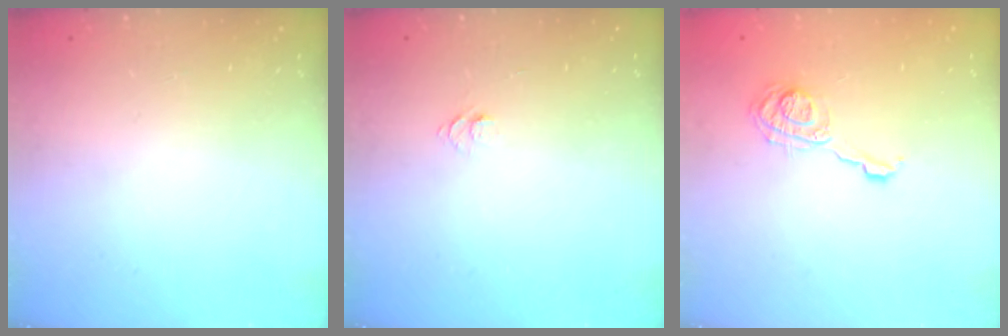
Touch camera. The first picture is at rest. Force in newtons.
{"total": 4.7, "press": 4.6, "slide": 0.5}
{"total": 9.2, "press": 9.2, "slide": 0.4}